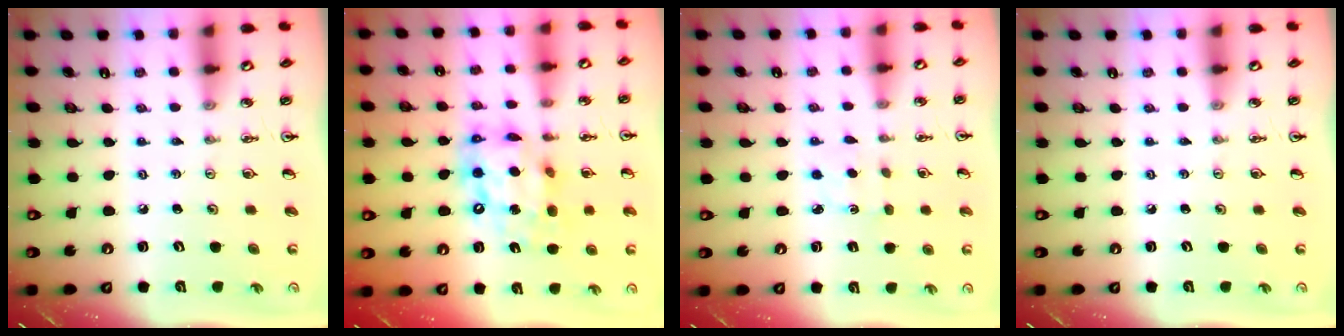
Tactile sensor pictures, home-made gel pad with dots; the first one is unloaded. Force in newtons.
{"total": 14.0, "press": 14.0, "slide": 1.4}
{"total": 1.7, "press": 1.6, "slide": 0.4}
{"total": 0.0}